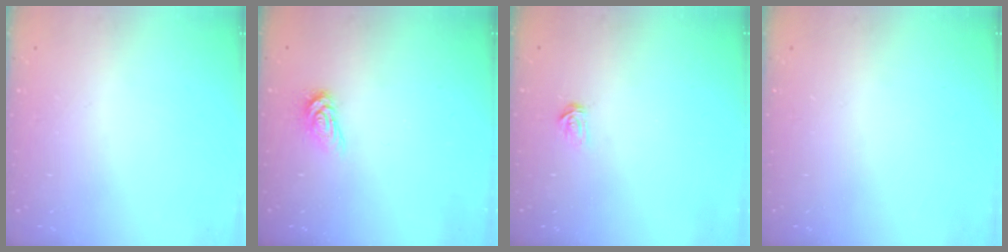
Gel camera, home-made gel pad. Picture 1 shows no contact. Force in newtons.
{"total": 3.5, "press": 3.5, "slide": 0.4}
{"total": 2.5, "press": 2.5, "slide": 0.2}
{"total": 0.0}